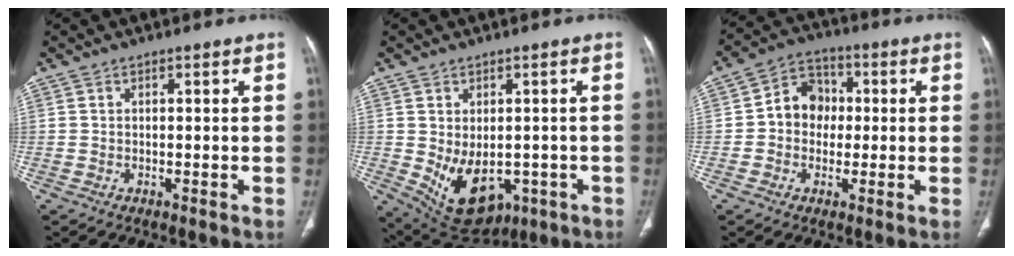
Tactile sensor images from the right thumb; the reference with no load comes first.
{"total": 12.0, "force": [-2.7, 8.0, 8.5], "torque": [-0.115, -0.003, -0.011]}
{"total": 8.5, "force": [0.2, 7.3, 4.5], "torque": [-0.041, 0.021, -0.011]}